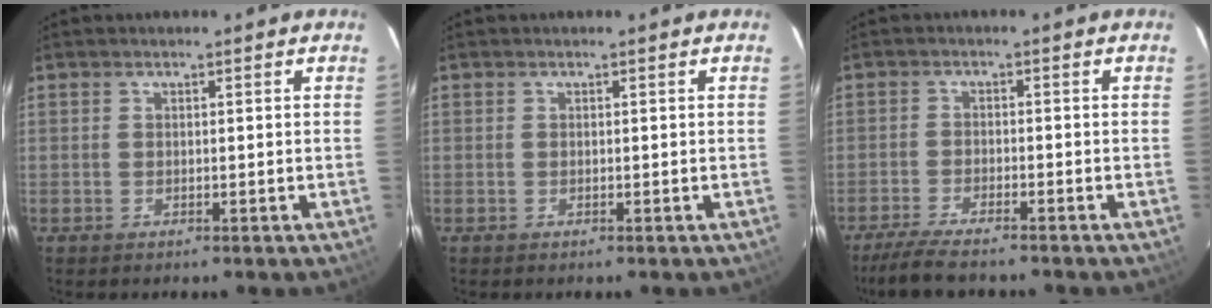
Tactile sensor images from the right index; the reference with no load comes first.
{"total": 0.0}
{"total": 7.7, "force": [-6.7, 0.9, 3.7], "torque": [-0.096, -0.022, -0.119]}